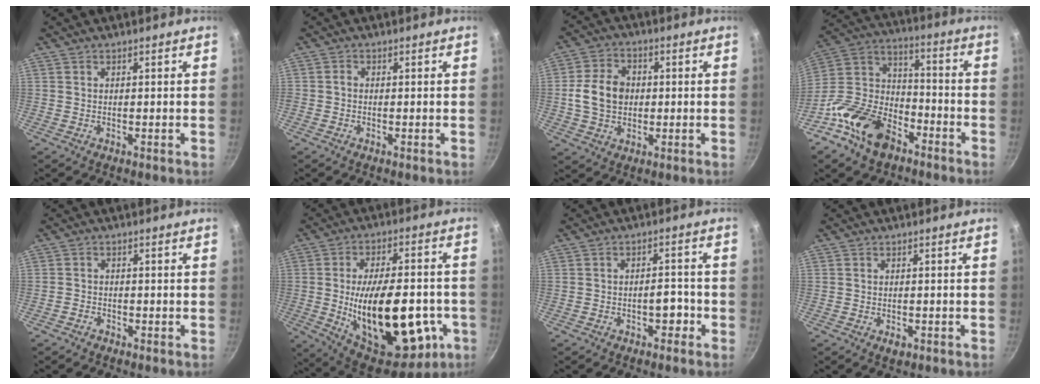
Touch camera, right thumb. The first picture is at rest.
{"total": 1.0, "force": [-0.3, 0.8, 0.5], "torque": [-0.014, 0.005, -0.006]}
{"total": 9.5, "force": [0.1, 7.4, 5.9], "torque": [-0.091, 0.013, -0.005]}
{"total": 18.0, "force": [-10.2, 11.3, 9.7], "torque": [-0.156, 0.075, -0.201]}
{"total": 1.5, "force": [-1.2, 1.0, 0.2], "torque": [-0.003, 0.015, -0.023]}
{"total": 28.8, "force": [-5.9, 14.1, 24.5], "torque": [-0.357, 0.010, -0.061]}
{"total": 3.7, "force": [-1.7, 2.2, 2.4], "torque": [-0.013, 0.025, -0.024]}
{"total": 1.8, "force": [-0.8, 1.1, 1.1], "torque": [-0.019, 0.002, -0.012]}